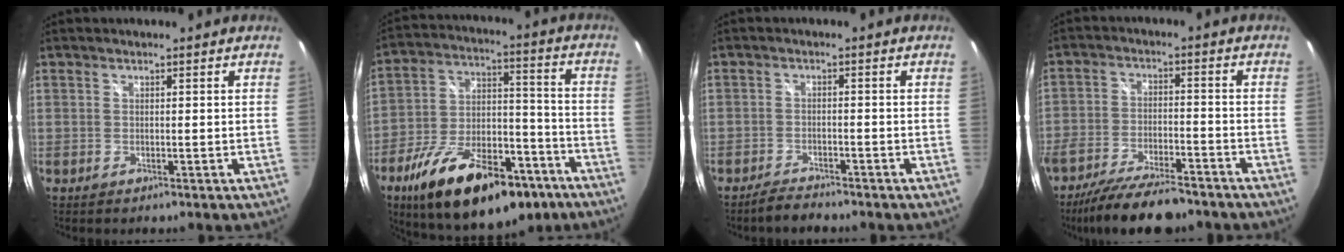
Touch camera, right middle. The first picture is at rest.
{"total": 25.0, "force": [-14.9, 11.2, 16.6], "torque": [-0.284, -0.005, -0.219]}
{"total": 3.0, "force": [-2.8, 0.6, 0.9], "torque": [-0.034, 0.000, -0.050]}
{"total": 14.2, "force": [-11.6, 3.8, 7.2], "torque": [-0.151, -0.025, -0.192]}